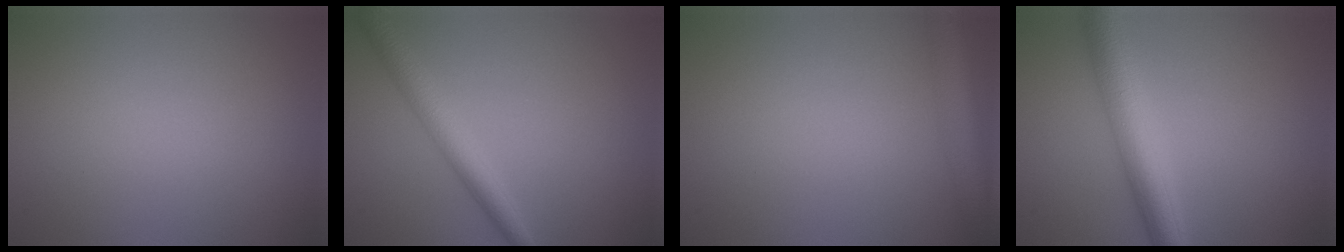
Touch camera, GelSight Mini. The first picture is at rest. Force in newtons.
{"total": 3.4, "press": 3.4, "slide": 0.0}
{"total": 3.4, "press": 3.4, "slide": 0.2}
{"total": 5.7, "press": 5.7, "slide": 0.1}